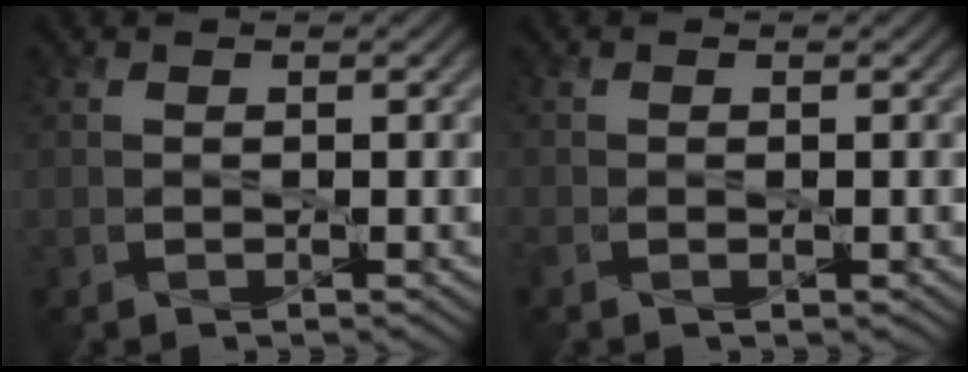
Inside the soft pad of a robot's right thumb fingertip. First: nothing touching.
{"total": 1.2, "force": [-0.6, 0.6, 0.8], "torque": [-0.022, -0.006, -0.011]}